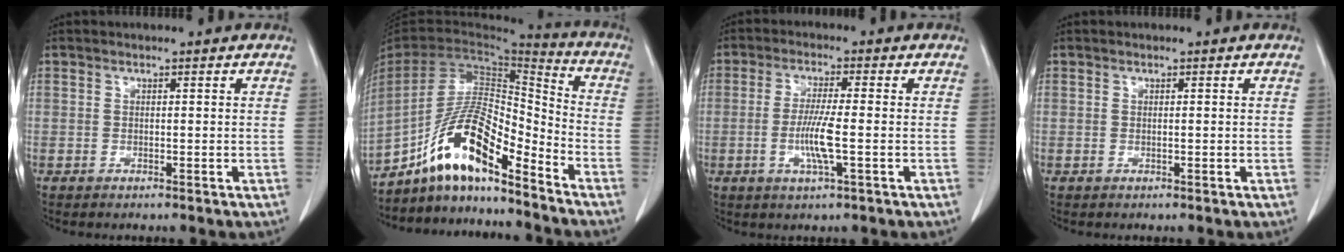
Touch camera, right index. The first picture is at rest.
{"total": 14.6, "force": [-10.2, 3.0, 10.0], "torque": [-0.189, 0.023, -0.182]}
{"total": 6.1, "force": [-1.4, 0.1, 6.0], "torque": [-0.119, -0.009, -0.026]}
{"total": 0.0}